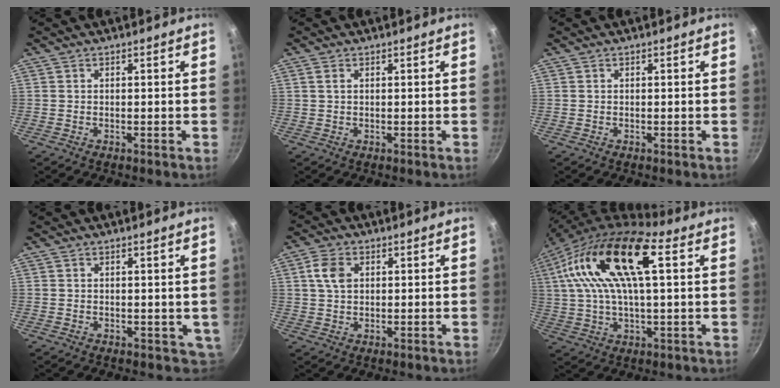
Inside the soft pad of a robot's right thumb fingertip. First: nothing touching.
{"total": 1.2, "force": [0.5, 0.6, 0.9], "torque": [-0.018, 0.002, 0.010]}
{"total": 0.0}
{"total": 2.7, "force": [1.1, 2.0, 1.5], "torque": [-0.004, -0.013, 0.018]}
{"total": 5.2, "force": [1.5, 3.6, 3.5], "torque": [-0.058, 0.003, 0.026]}
{"total": 18.6, "force": [5.7, 7.0, 16.3], "torque": [-0.310, 0.016, 0.093]}